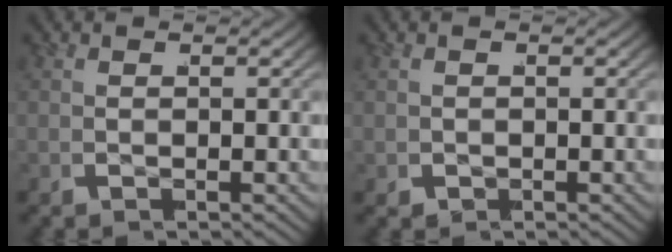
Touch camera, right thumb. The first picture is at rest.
{"total": 0.6, "force": [-0.2, 0.6, 0.0], "torque": [-0.004, -0.005, 0.002]}